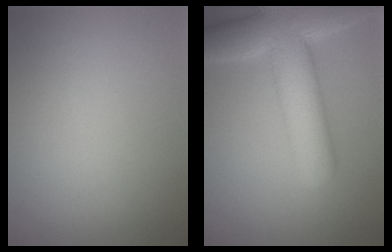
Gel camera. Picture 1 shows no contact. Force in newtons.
{"total": 9.6, "press": 9.6, "slide": 0.8}